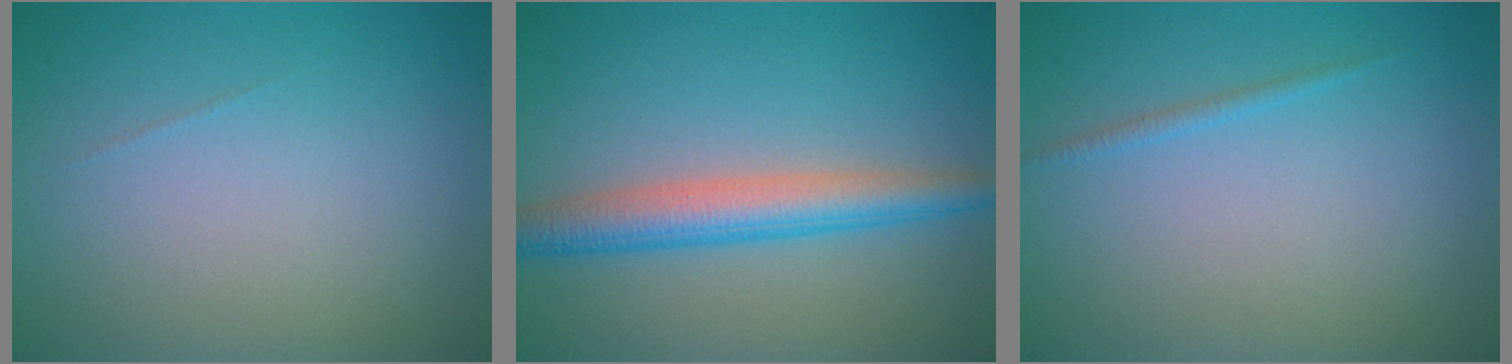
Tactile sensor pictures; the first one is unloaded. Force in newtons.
{"total": 4.8, "press": 4.8, "slide": 0.1}
{"total": 0.7, "press": 0.7, "slide": 0.1}